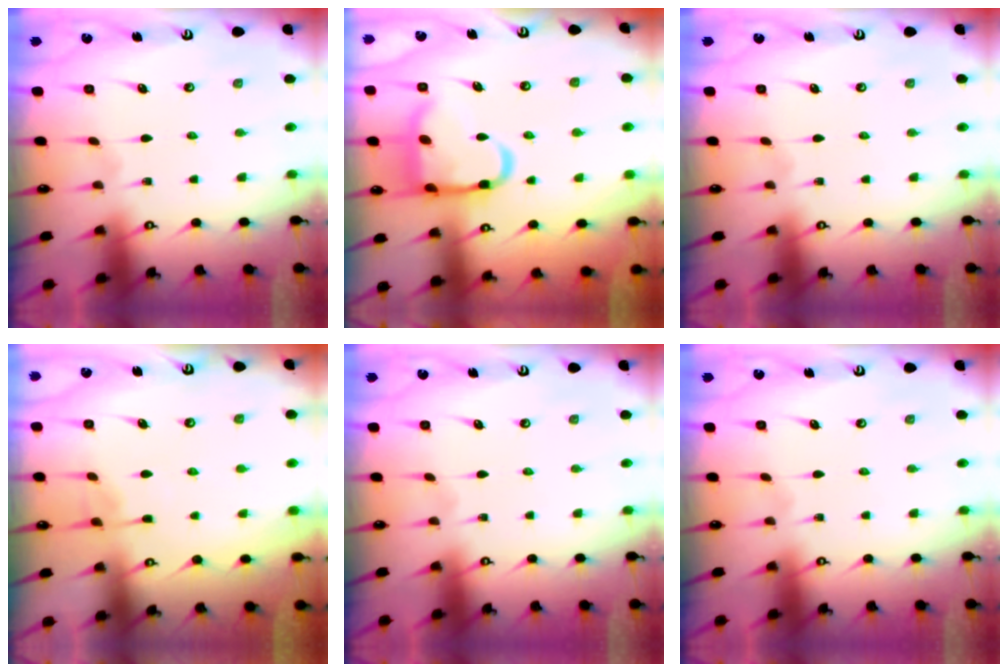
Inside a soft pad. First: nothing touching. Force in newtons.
{"total": 15.2, "press": 15.1, "slide": 1.7}
{"total": 0.0}
{"total": 4.1, "press": 4.0, "slide": 0.5}
{"total": 0.0}
{"total": 0.0}